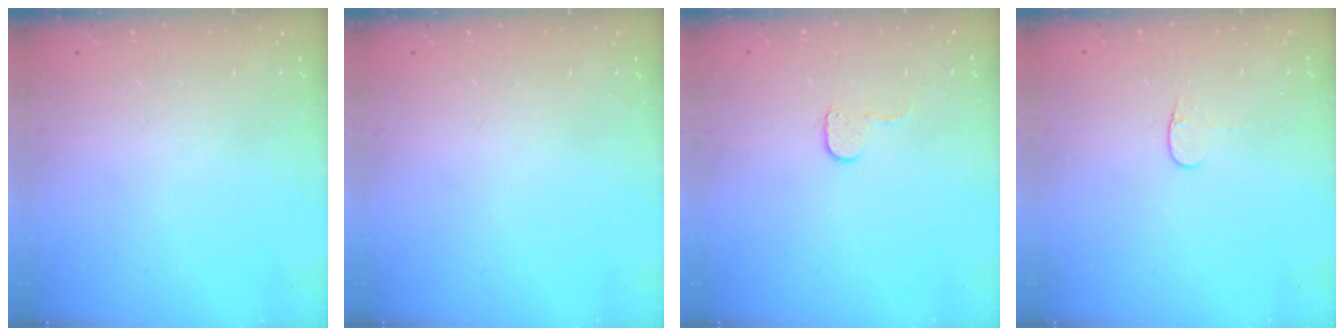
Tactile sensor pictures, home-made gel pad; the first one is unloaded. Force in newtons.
{"total": 0.0}
{"total": 5.0, "press": 4.9, "slide": 0.5}
{"total": 3.2, "press": 3.1, "slide": 0.4}